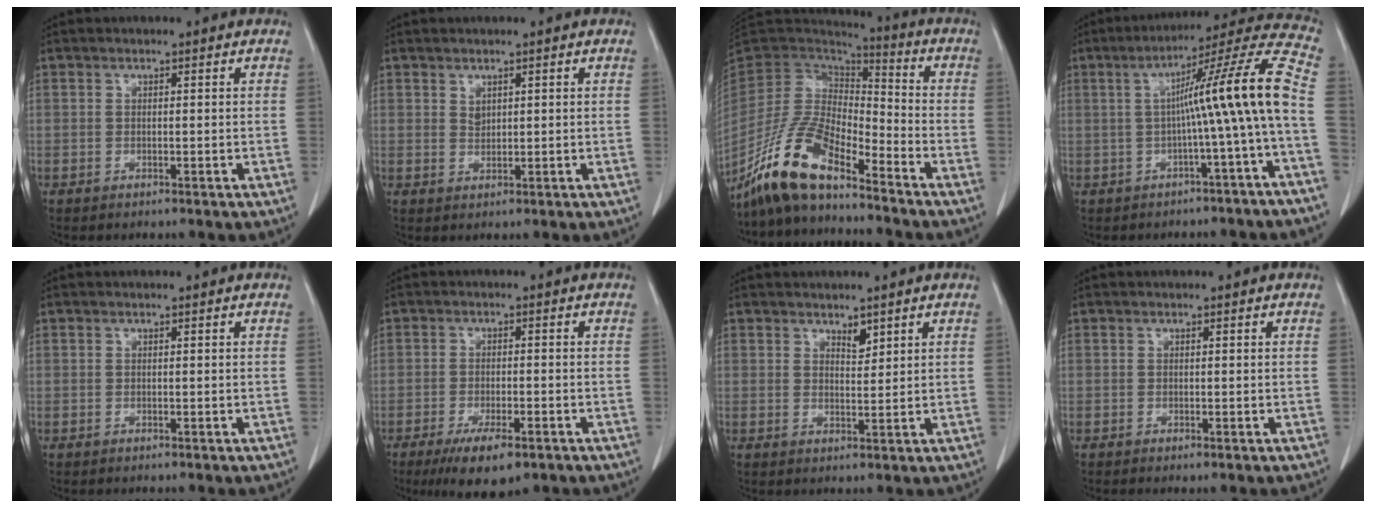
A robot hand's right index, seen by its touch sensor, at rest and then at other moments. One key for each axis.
{"total": 1.3, "fx": 0.8, "fy": 0.8, "fz": 0.6, "tx": -0.008, "ty": -0.001, "tz": 0.020}
{"total": 13.9, "fx": -10.6, "fy": 3.7, "fz": 8.3, "tx": -0.173, "ty": 0.001, "tz": -0.202}
{"total": 13.5, "fx": -1.3, "fy": -2.0, "fz": 13.3, "tx": -0.176, "ty": 0.030, "tz": -0.024}
{"total": 0.0}
{"total": 7.4, "fx": -4.7, "fy": 2.0, "fz": 5.4, "tx": -0.088, "ty": -0.013, "tz": -0.071}
{"total": 2.0, "fx": 1.5, "fy": 0.7, "fz": 1.0, "tx": -0.017, "ty": -0.006, "tz": 0.028}
{"total": 0.6, "fx": -0.2, "fy": 0.0, "fz": 0.6, "tx": -0.011, "ty": -0.002, "tz": -0.001}